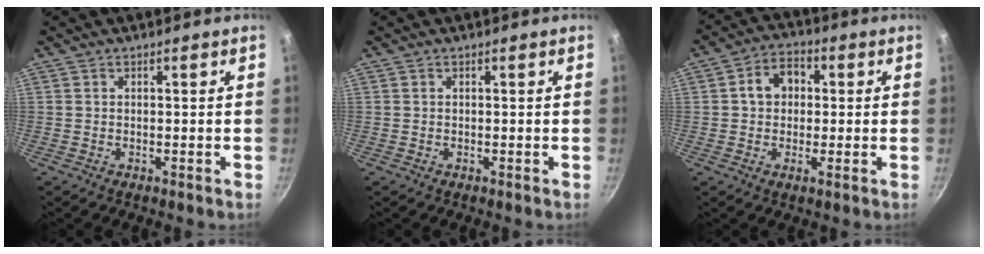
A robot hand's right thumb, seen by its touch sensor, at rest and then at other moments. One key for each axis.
{"total": 0.0}
{"total": 7.3, "fx": 1.1, "fy": 5.6, "fz": 4.6, "tx": -0.053, "ty": 0.008, "tz": 0.005}